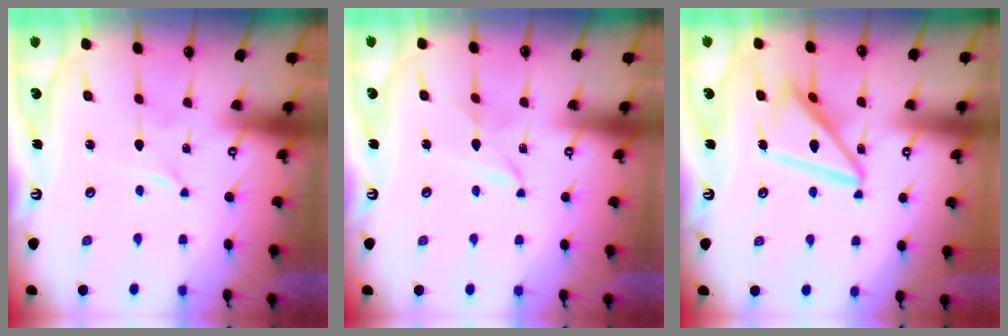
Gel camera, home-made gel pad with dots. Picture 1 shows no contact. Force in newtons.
{"total": 2.3, "press": 2.3, "slide": 0.2}
{"total": 16.7, "press": 16.6, "slide": 1.6}